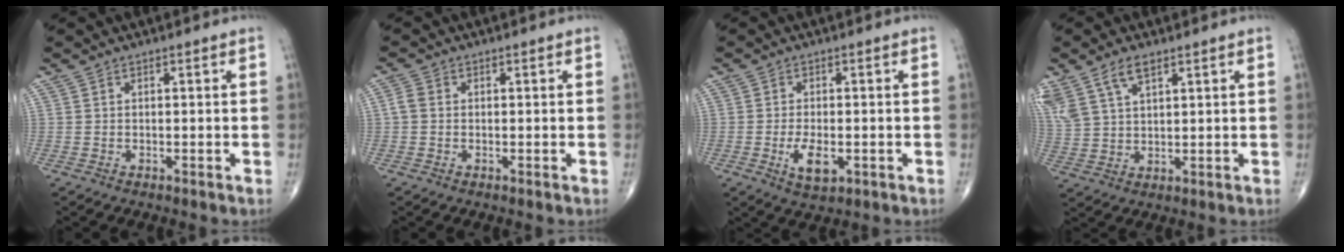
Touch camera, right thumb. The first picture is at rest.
{"total": 2.0, "force": [-0.1, 1.6, 1.2], "torque": [-0.025, 0.005, -0.006]}
{"total": 5.3, "force": [-1.4, 2.5, 4.4], "torque": [-0.077, -0.005, -0.020]}
{"total": 10.2, "force": [5.9, 5.2, 6.5], "torque": [-0.148, -0.007, 0.123]}